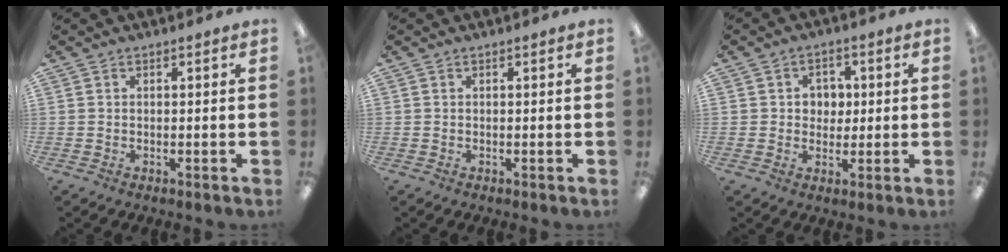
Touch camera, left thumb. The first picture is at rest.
{"total": 0.0}
{"total": 4.1, "force": [0.7, 3.7, 1.5], "torque": [-0.016, 0.003, 0.004]}